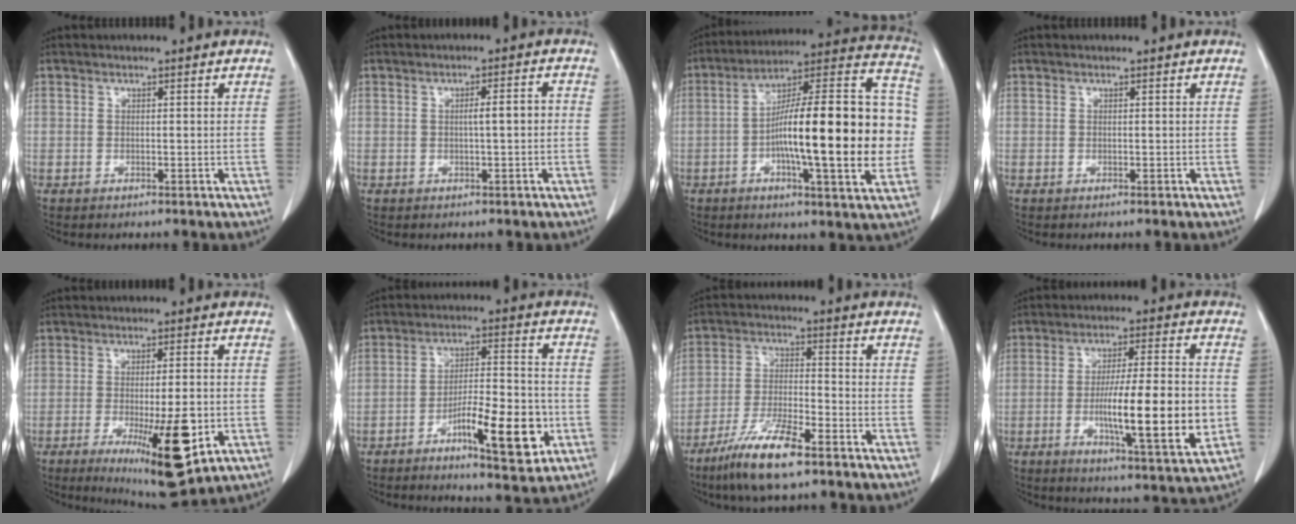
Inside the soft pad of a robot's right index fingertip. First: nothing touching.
{"total": 2.9, "force": [-0.3, 0.2, 2.9], "torque": [-0.048, 0.005, -0.004]}
{"total": 23.7, "force": [-2.7, 3.4, 23.3], "torque": [-0.311, 0.029, -0.044]}
{"total": 0.0}
{"total": 12.8, "force": [-4.3, 2.4, 11.8], "torque": [-0.180, -0.028, -0.053]}
{"total": 12.1, "force": [-4.6, 2.6, 10.9], "torque": [-0.174, 0.004, -0.069]}
{"total": 10.3, "force": [-6.9, 1.4, 7.5], "torque": [-0.150, -0.023, -0.130]}
{"total": 14.9, "force": [-2.6, 1.1, 14.6], "torque": [-0.240, -0.010, -0.040]}